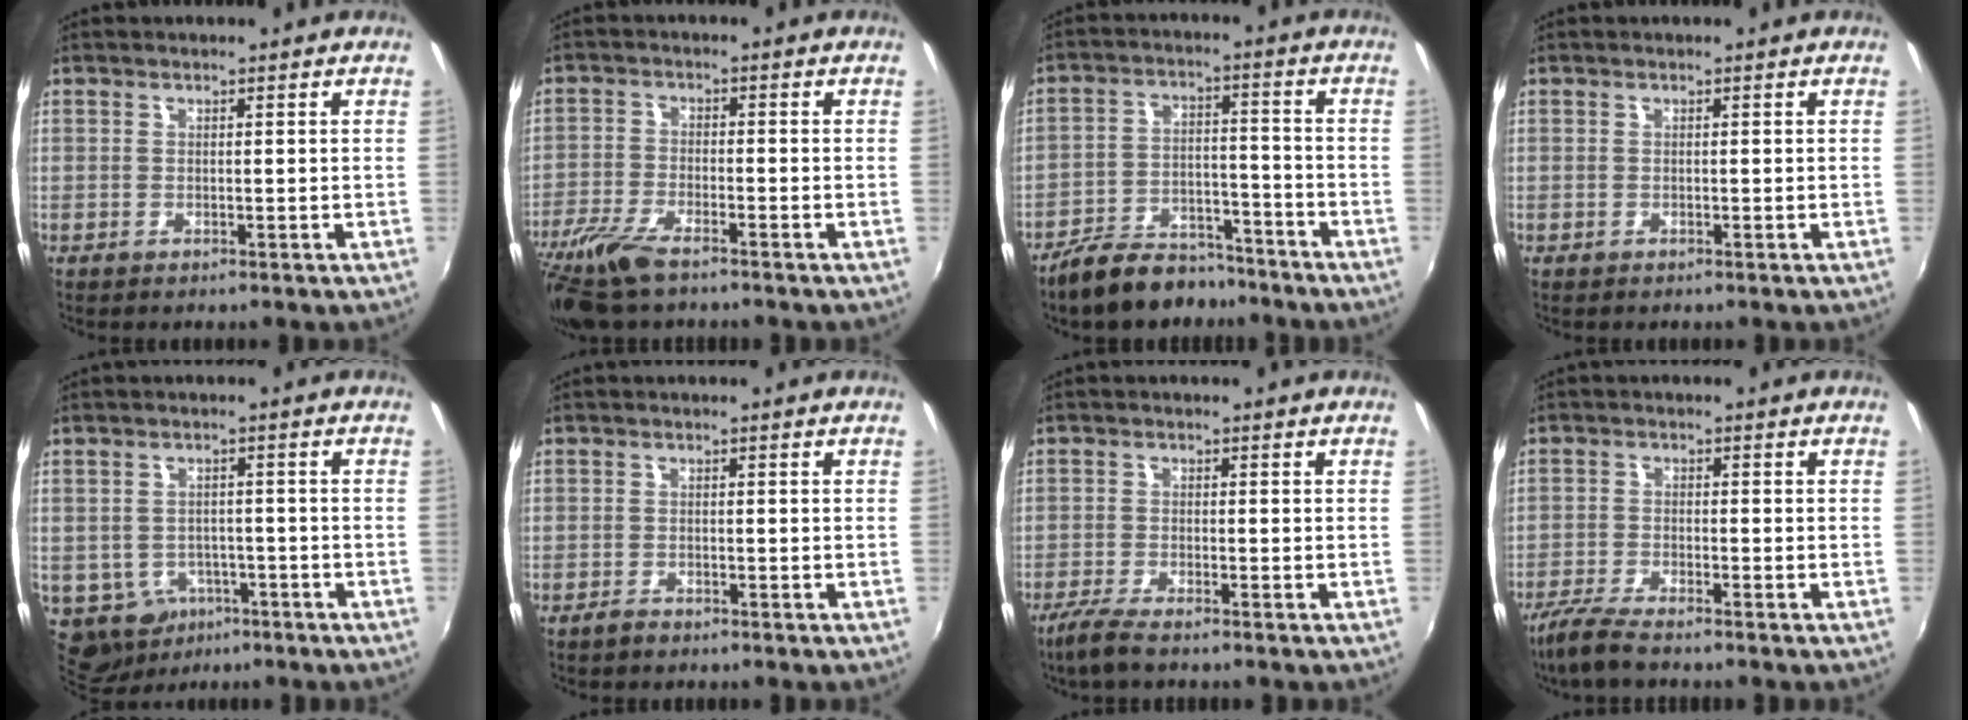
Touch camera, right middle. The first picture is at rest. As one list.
[{"total": 10.3, "force": [-7.8, 2.7, 6.1], "torque": [-0.150, -0.035, -0.155]}, {"total": 12.0, "force": [-10.1, 5.0, 4.2], "torque": [-0.096, 0.013, -0.151]}, {"total": 0.0}, {"total": 9.1, "force": [-4.1, 7.5, 3.2], "torque": [-0.096, -0.009, -0.044]}, {"total": 1.3, "force": [-1.2, 0.5, 0.4], "torque": [-0.010, 0.000, -0.022]}, {"total": 4.3, "force": [-3.5, 0.4, 2.5], "torque": [-0.074, -0.011, -0.070]}, {"total": 5.8, "force": [-5.0, 0.6, 3.0], "torque": [-0.085, -0.017, -0.098]}]